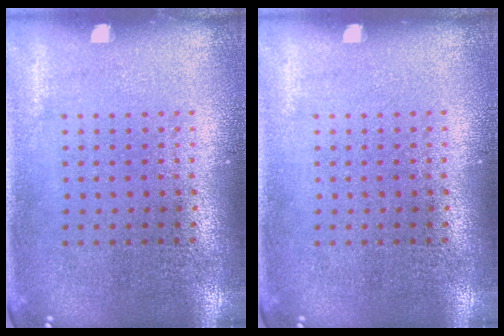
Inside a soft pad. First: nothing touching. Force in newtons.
{"total": 0.0}